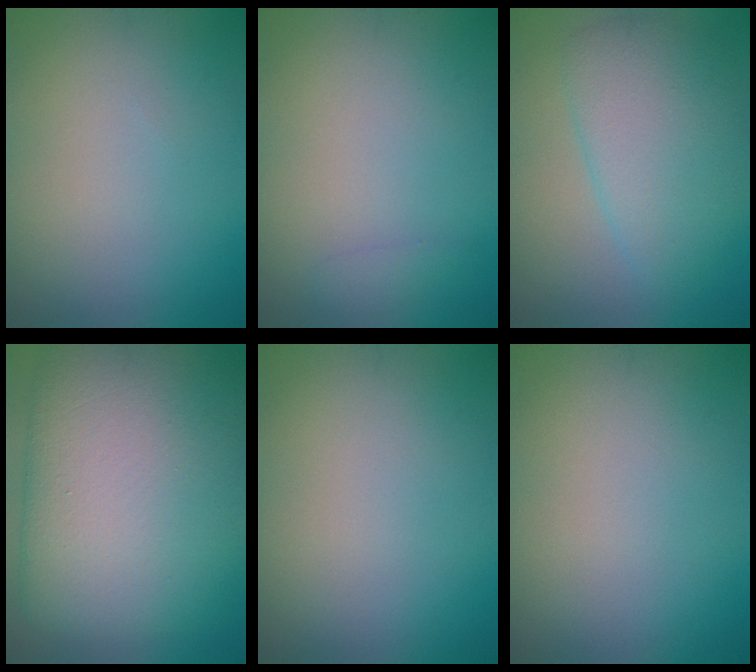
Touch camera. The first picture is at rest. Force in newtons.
{"total": 0.8, "press": 0.8, "slide": 0.0}
{"total": 5.7, "press": 5.7, "slide": 0.1}
{"total": 15.5, "press": 15.5, "slide": 0.3}
{"total": 0.0}
{"total": 0.0}